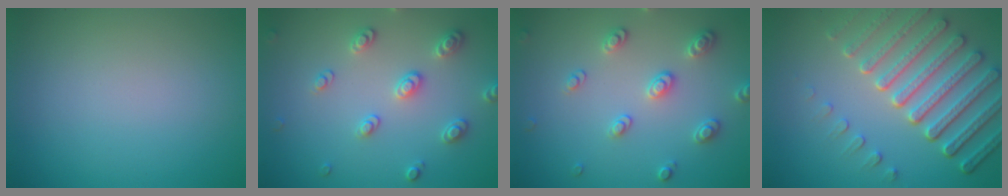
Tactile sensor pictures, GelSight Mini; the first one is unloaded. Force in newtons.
{"total": 2.8, "press": 2.8, "slide": 0.2}
{"total": 2.8, "press": 2.8, "slide": 0.2}
{"total": 7.1, "press": 5.4, "slide": 4.6}